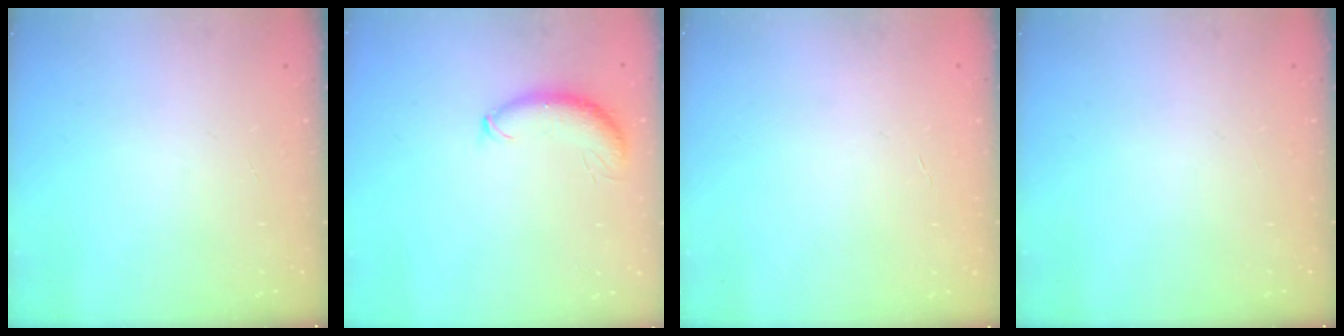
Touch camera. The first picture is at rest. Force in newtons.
{"total": 8.7, "press": 8.6, "slide": 1.2}
{"total": 0.0}
{"total": 0.0}